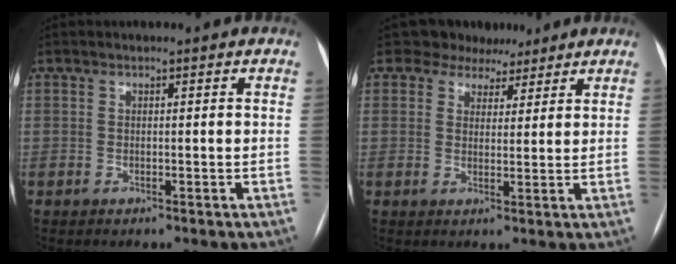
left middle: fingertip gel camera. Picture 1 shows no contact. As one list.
[{"total": 5.1, "force": [4.2, 2.9, 0.2], "torque": [0.002, 0.003, 0.054]}]